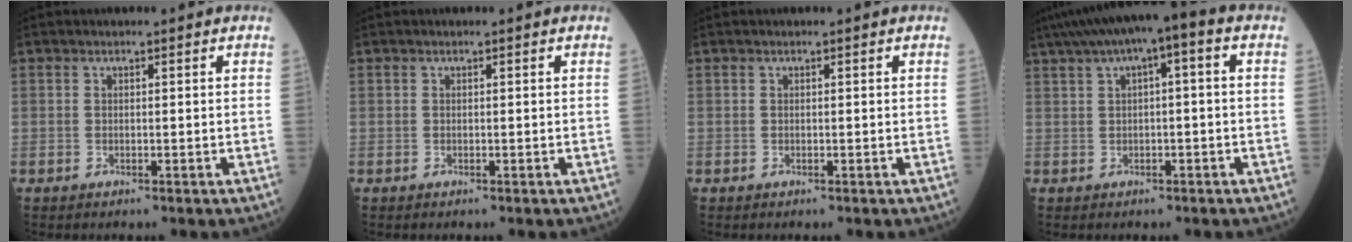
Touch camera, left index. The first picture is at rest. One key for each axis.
{"total": 0.0}
{"total": 0.0}
{"total": 8.8, "fx": 3.5, "fy": 1.6, "fz": 7.9, "tx": -0.137, "ty": 0.043, "tz": 0.050}